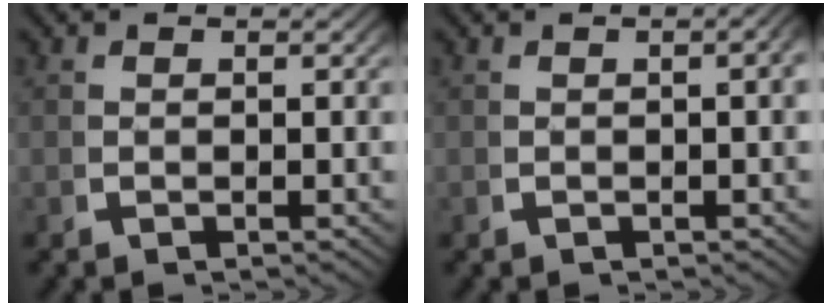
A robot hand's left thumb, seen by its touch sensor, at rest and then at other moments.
{"total": 1.6, "force": [-0.1, 0.5, 1.5], "torque": [-0.017, 0.003, -0.002]}